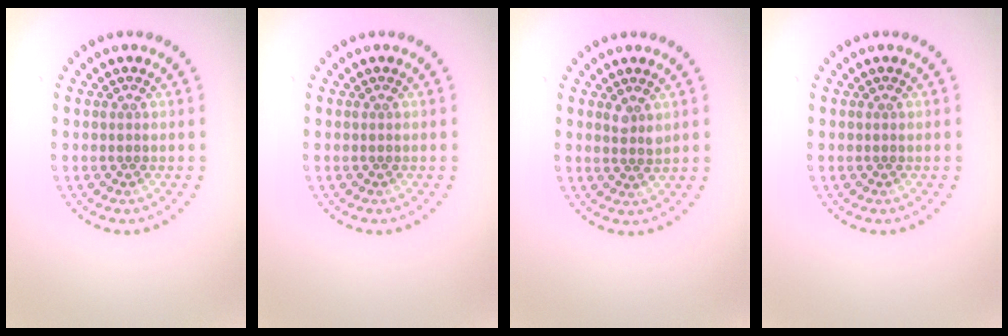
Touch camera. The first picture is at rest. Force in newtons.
{"total": 0.0}
{"total": 1.2, "press": 1.1, "slide": 0.5}
{"total": 0.0}